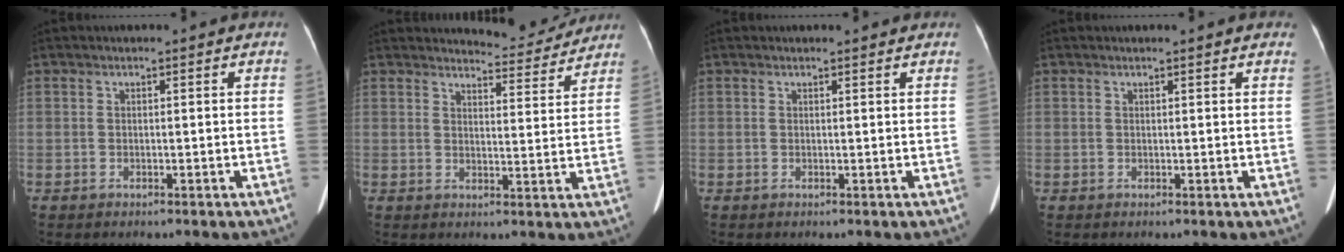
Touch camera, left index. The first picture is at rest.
{"total": 6.8, "force": [6.7, 0.6, 0.2], "torque": [-0.003, -0.032, 0.078]}
{"total": 2.3, "force": [2.2, 0.3, 0.6], "torque": [-0.009, -0.008, 0.018]}
{"total": 4.1, "force": [3.6, 0.7, 1.8], "torque": [-0.016, -0.005, 0.024]}